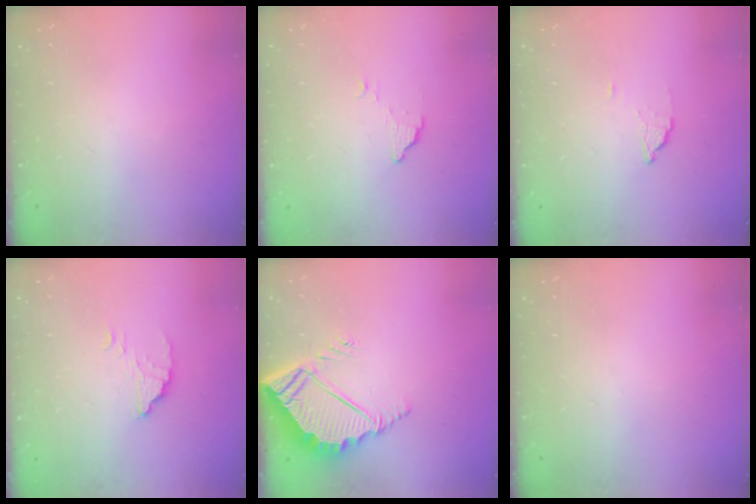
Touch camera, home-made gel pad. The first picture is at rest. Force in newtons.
{"total": 3.6, "press": 3.6, "slide": 0.2}
{"total": 1.8, "press": 1.8, "slide": 0.1}
{"total": 2.3, "press": 2.3, "slide": 0.0}
{"total": 7.8, "press": 7.7, "slide": 0.5}
{"total": 0.0}